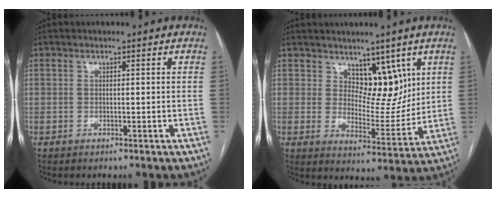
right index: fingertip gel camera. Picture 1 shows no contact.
{"total": 7.9, "force": [4.5, 4.2, 4.9], "torque": [-0.062, -0.006, 0.081]}